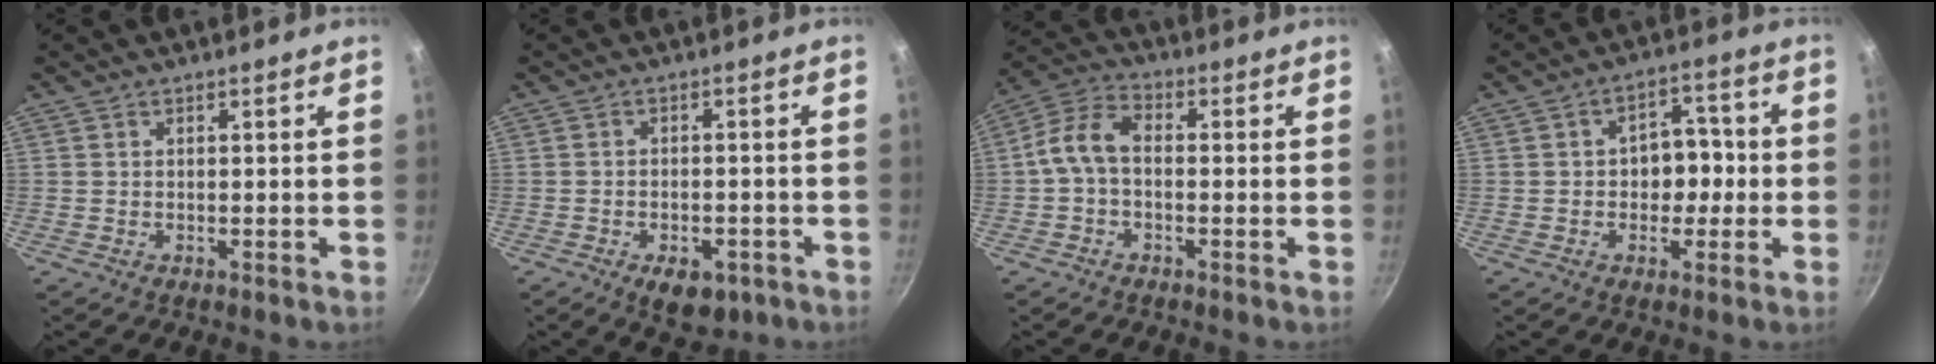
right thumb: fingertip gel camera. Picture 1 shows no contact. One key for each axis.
{"total": 6.8, "fx": -3.5, "fy": 3.7, "fz": 4.5, "tx": -0.055, "ty": 0.010, "tz": -0.044}
{"total": 7.9, "fx": -0.5, "fy": 5.0, "fz": 6.1, "tx": -0.118, "ty": 0.028, "tz": -0.023}
{"total": 7.3, "fx": -0.6, "fy": 5.3, "fz": 5.0, "tx": -0.032, "ty": 0.025, "tz": -0.017}